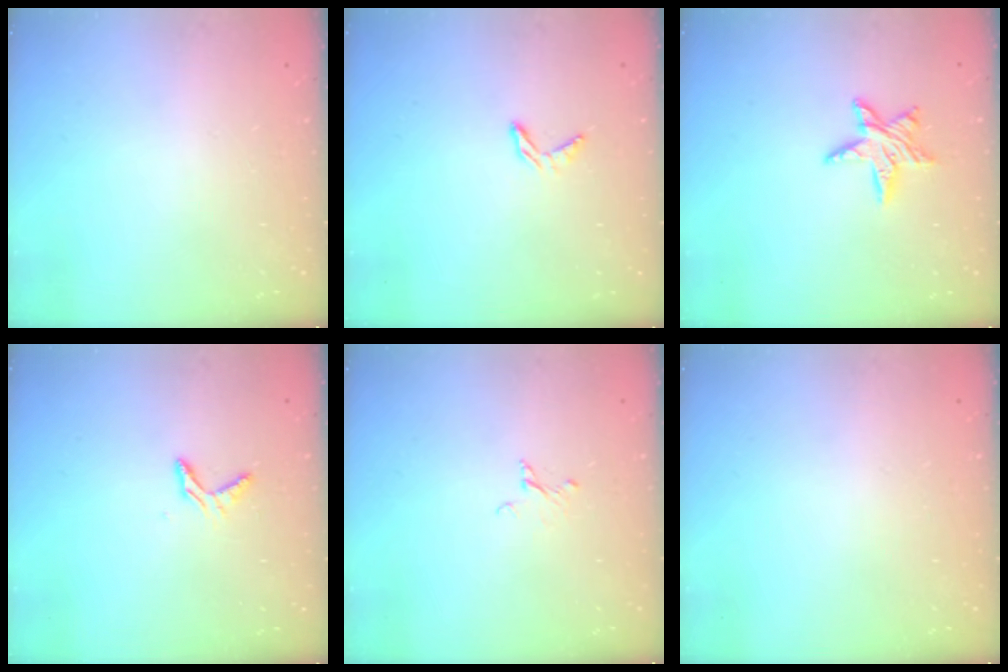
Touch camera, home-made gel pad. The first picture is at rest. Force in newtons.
{"total": 4.1, "press": 4.1, "slide": 0.2}
{"total": 8.7, "press": 8.6, "slide": 0.6}
{"total": 5.1, "press": 5.1, "slide": 0.5}
{"total": 2.1, "press": 2.1, "slide": 0.1}
{"total": 0.0}